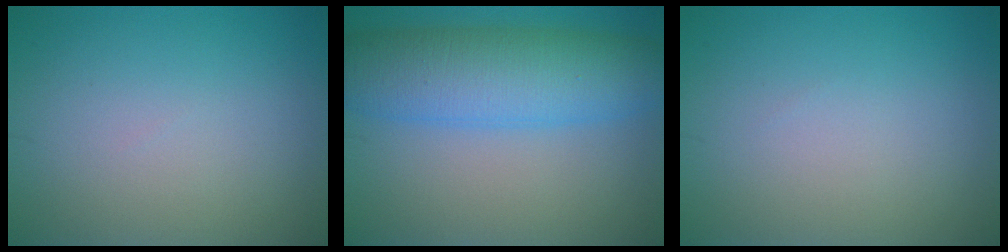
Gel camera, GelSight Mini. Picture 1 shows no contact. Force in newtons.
{"total": 8.8, "press": 8.8, "slide": 0.2}
{"total": 0.0}